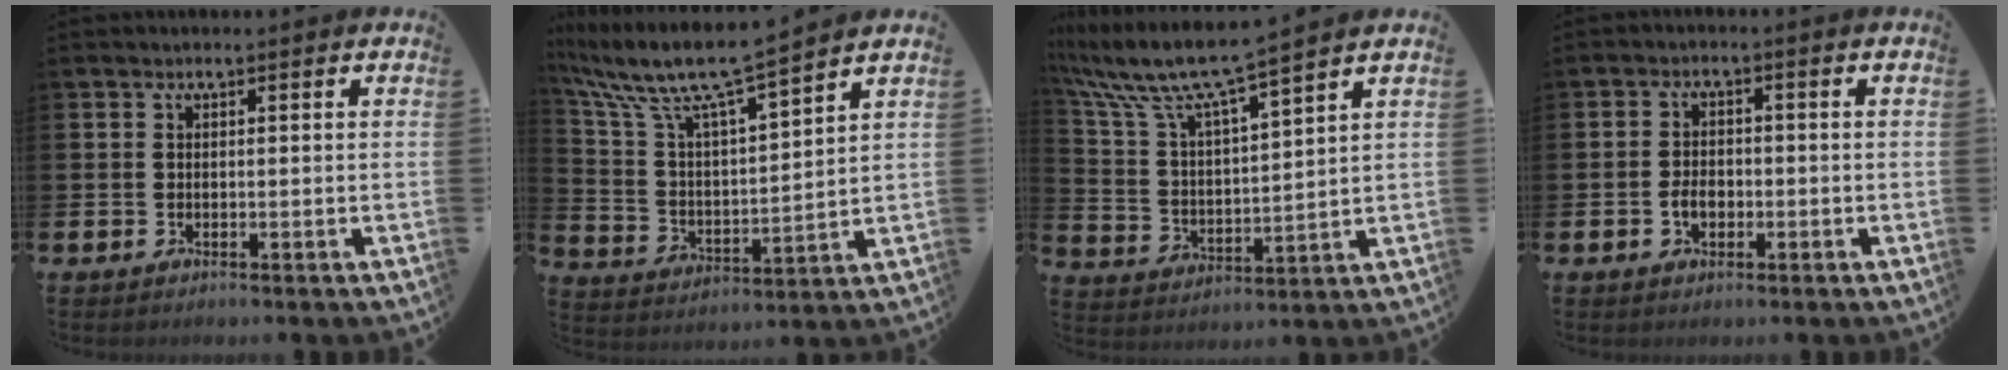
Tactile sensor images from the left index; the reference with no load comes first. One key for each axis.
{"total": 9.9, "fx": 8.7, "fy": 0.8, "fz": 4.5, "tx": -0.128, "ty": -0.055, "tz": 0.147}
{"total": 8.4, "fx": 7.6, "fy": 0.5, "fz": 3.6, "tx": -0.108, "ty": -0.048, "tz": 0.126}
{"total": 2.6, "fx": -0.8, "fy": 1.8, "fz": 1.7, "tx": -0.022, "ty": -0.001, "tz": -0.019}